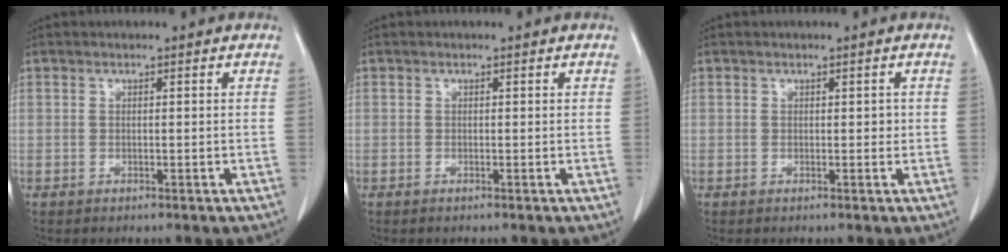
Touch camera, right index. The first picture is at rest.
{"total": 0.0}
{"total": 0.9, "force": [0.1, 0.6, 0.7], "torque": [-0.005, 0.003, 0.002]}